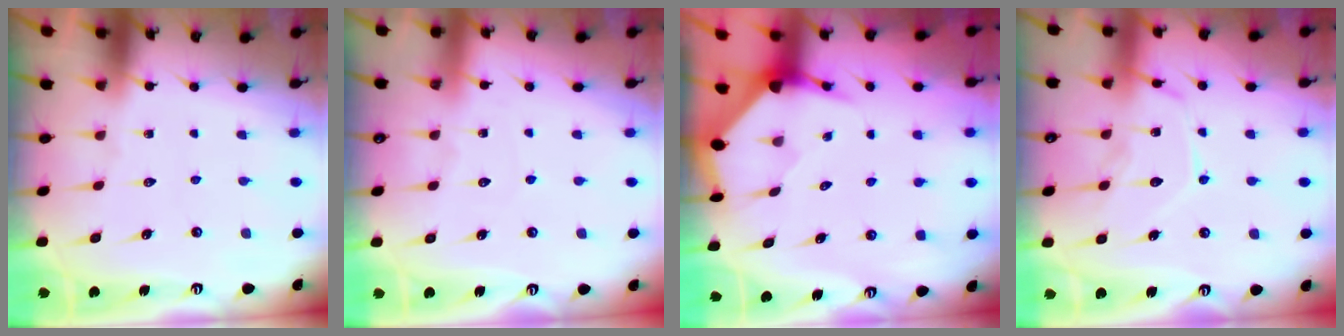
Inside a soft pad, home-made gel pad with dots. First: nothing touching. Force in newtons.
{"total": 2.6, "press": 2.6, "slide": 0.4}
{"total": 3.4, "press": 3.4, "slide": 0.4}
{"total": 13.1, "press": 13.0, "slide": 1.0}